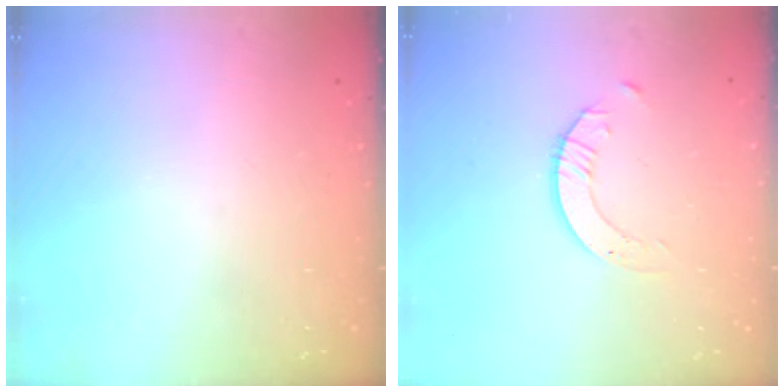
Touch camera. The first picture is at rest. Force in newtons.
{"total": 2.1, "press": 2.1, "slide": 0.2}